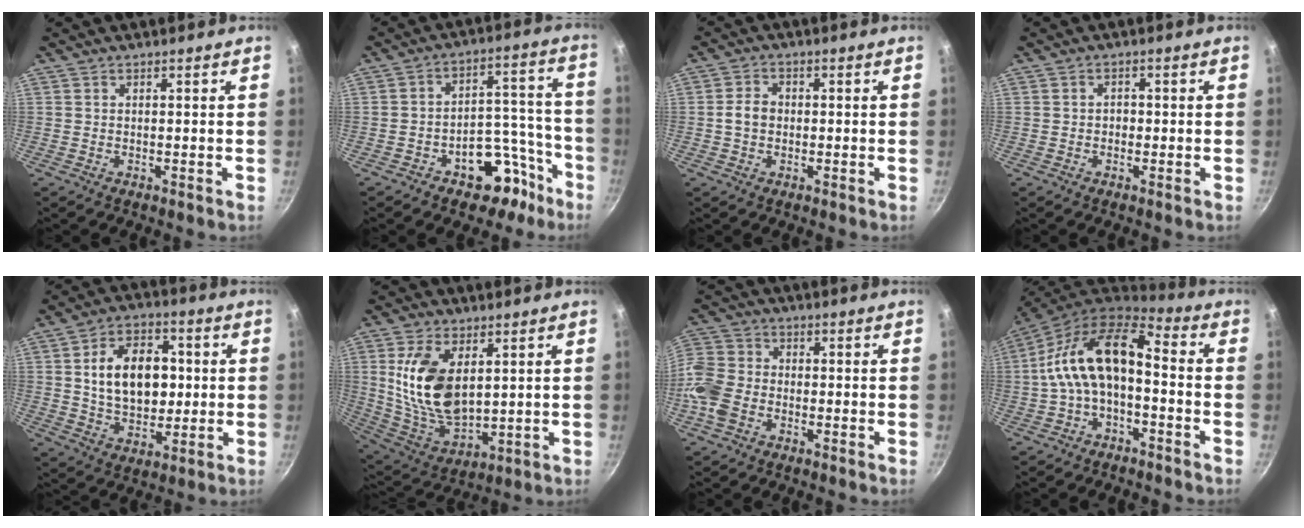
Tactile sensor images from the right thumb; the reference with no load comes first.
{"total": 12.6, "force": [-7.5, 7.2, 7.1], "torque": [-0.056, 0.085, -0.107]}
{"total": 3.8, "force": [-0.3, 3.0, 2.4], "torque": [-0.041, 0.011, -0.009]}
{"total": 1.6, "force": [-0.3, 1.3, 0.9], "torque": [-0.004, 0.005, -0.007]}
{"total": 15.2, "force": [1.9, 10.1, 11.2], "torque": [-0.150, 0.004, 0.032]}
{"total": 16.1, "force": [3.5, 9.0, 12.9], "torque": [-0.236, -0.021, 0.083]}
{"total": 9.3, "force": [-3.0, 6.7, 5.7], "torque": [-0.132, 0.016, -0.066]}
{"total": 14.7, "force": [-1.1, 7.6, 12.5], "torque": [-0.224, 0.057, -0.030]}